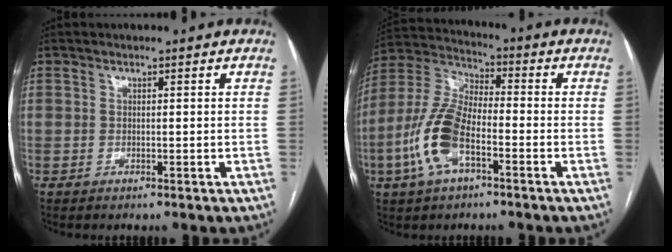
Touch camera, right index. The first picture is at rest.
{"total": 12.3, "force": [-4.4, 5.1, 10.3], "torque": [-0.244, 0.008, -0.088]}